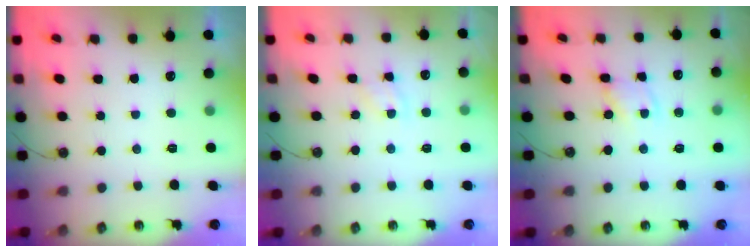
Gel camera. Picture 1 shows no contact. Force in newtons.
{"total": 4.2, "press": 4.2, "slide": 0.5}
{"total": 1.9, "press": 1.9, "slide": 0.3}